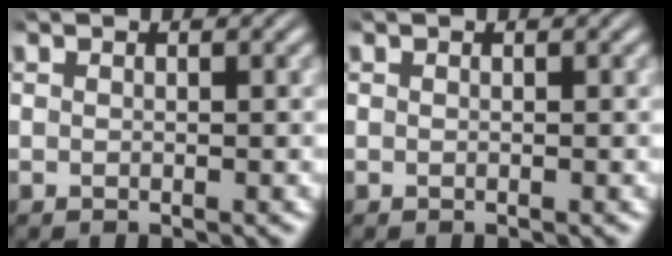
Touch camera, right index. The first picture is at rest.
{"total": 0.0}